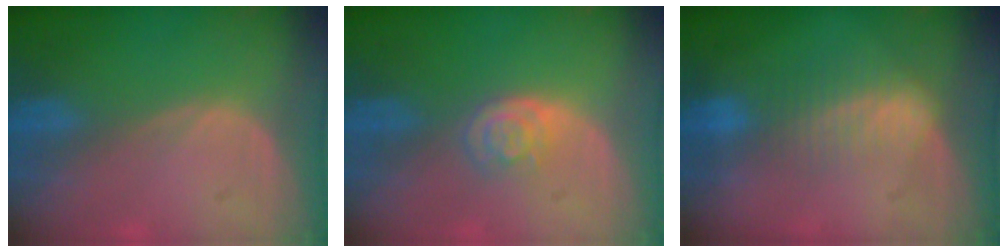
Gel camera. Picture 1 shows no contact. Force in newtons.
{"total": 3.3, "press": 3.3, "slide": 0.1}
{"total": 7.2, "press": 6.1, "slide": 3.8}